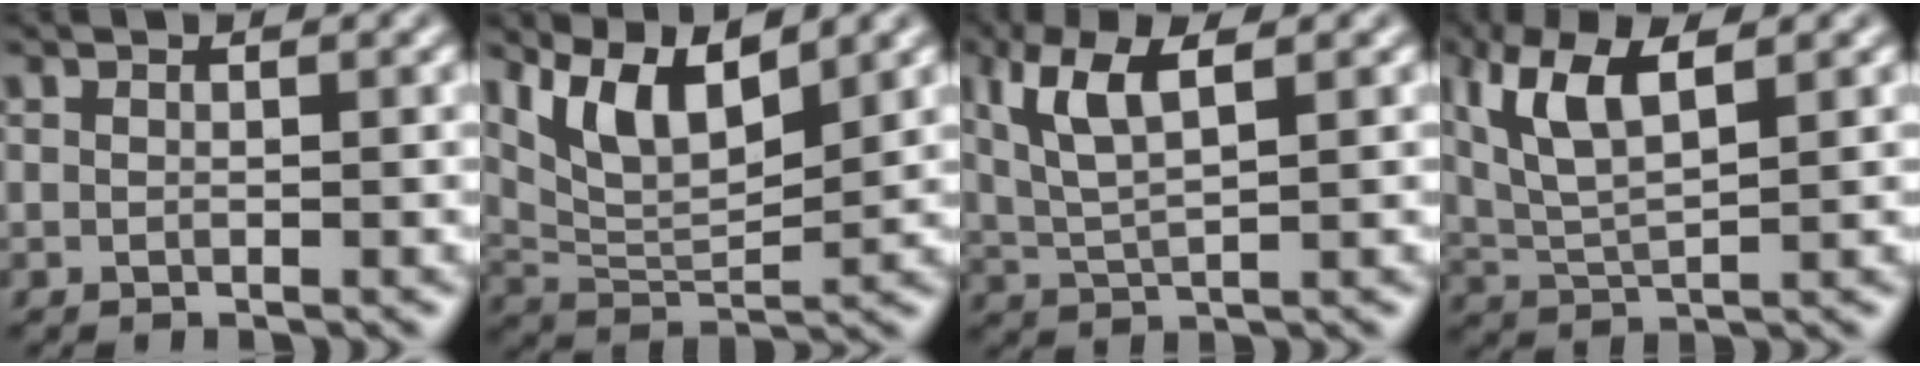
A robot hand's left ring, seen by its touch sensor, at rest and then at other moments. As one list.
[{"total": 7.0, "force": [3.8, 2.8, 5.2], "torque": [-0.100, 0.004, 0.070]}, {"total": 5.4, "force": [1.9, 2.0, 4.6], "torque": [-0.101, 0.012, 0.037]}, {"total": 6.5, "force": [2.4, 2.7, 5.4], "torque": [-0.117, 0.015, 0.044]}]